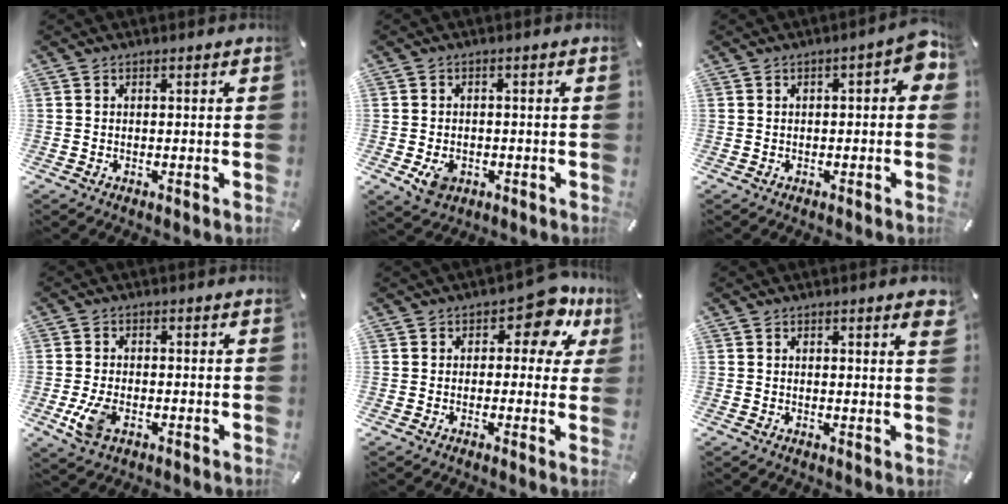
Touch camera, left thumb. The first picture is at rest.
{"total": 4.4, "force": [-1.5, 3.4, 2.4], "torque": [-0.044, 0.002, -0.028]}
{"total": 5.7, "force": [-0.2, 2.6, 5.1], "torque": [-0.064, 0.004, -0.006]}
{"total": 6.5, "force": [-2.0, 3.9, 4.7], "torque": [-0.115, -0.001, -0.040]}
{"total": 9.6, "force": [4.6, 5.1, 6.7], "torque": [-0.075, -0.024, 0.075]}
{"total": 2.3, "force": [1.2, 0.3, 2.0], "torque": [-0.032, -0.001, 0.019]}